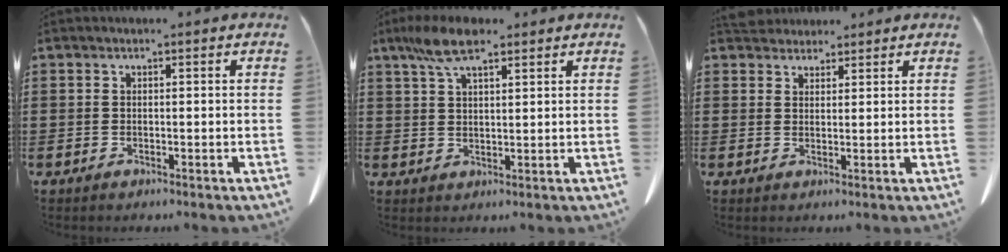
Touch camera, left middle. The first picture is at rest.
{"total": 7.0, "force": [4.5, 2.1, 4.9], "torque": [-0.107, 0.005, 0.082]}
{"total": 3.2, "force": [3.1, 1.0, 0.3], "torque": [-0.015, -0.003, 0.060]}